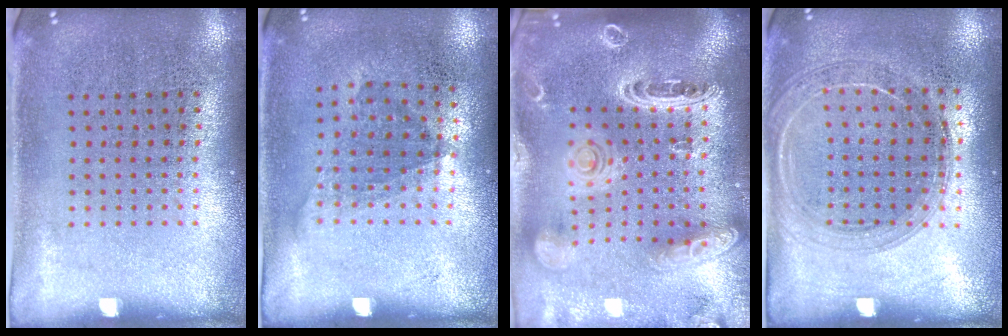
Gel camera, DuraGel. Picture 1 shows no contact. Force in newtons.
{"total": 1.2, "press": 0.8, "slide": 0.8}
{"total": 3.1, "press": 2.5, "slide": 1.8}
{"total": 1.5, "press": 1.5, "slide": 0.2}